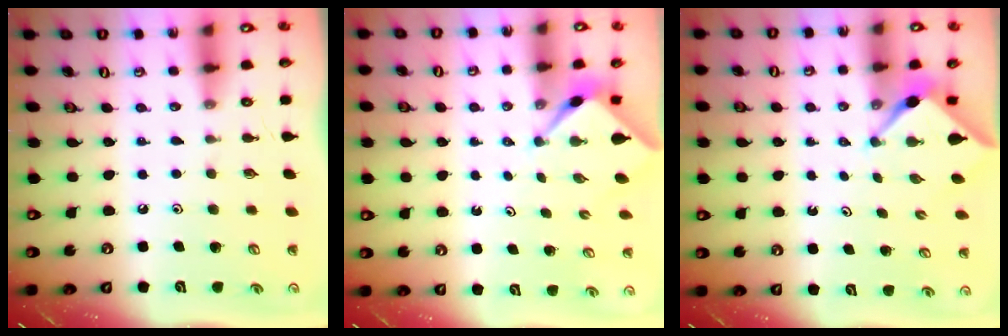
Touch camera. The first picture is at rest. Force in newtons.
{"total": 2.3, "press": 2.3, "slide": 0.3}
{"total": 3.2, "press": 3.2, "slide": 0.2}